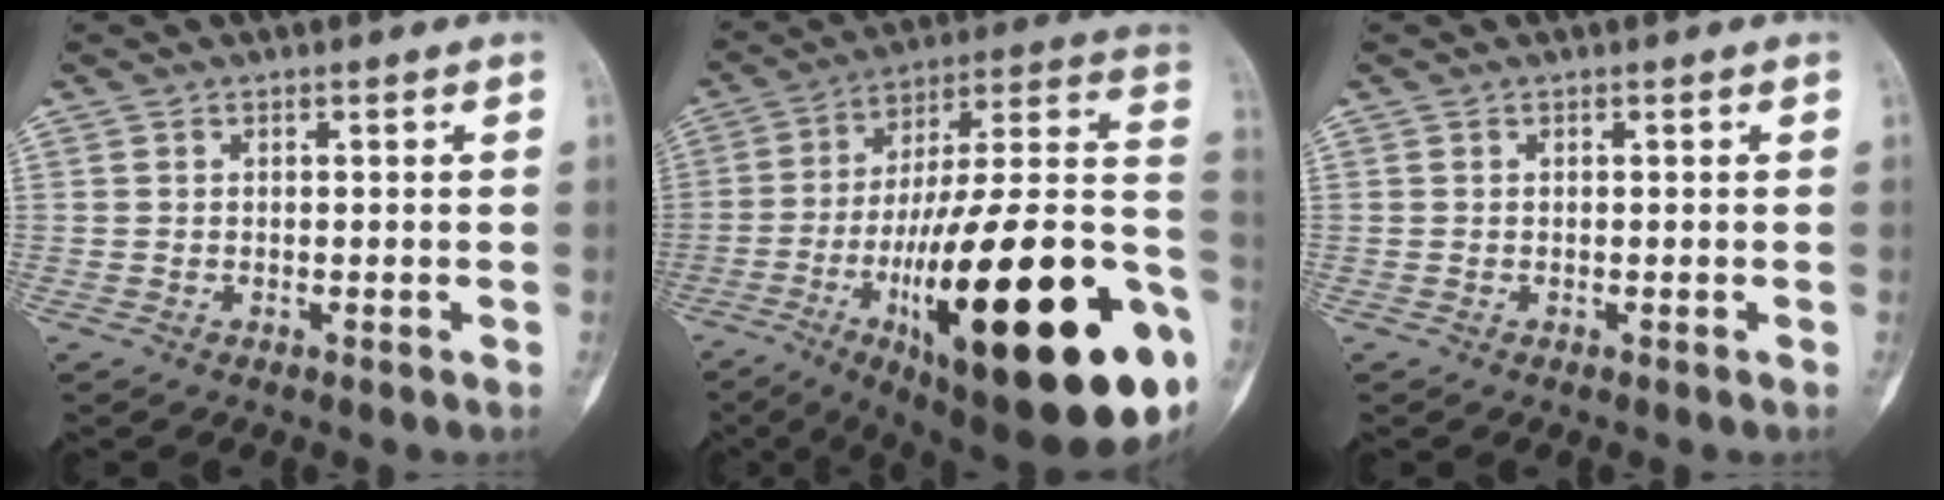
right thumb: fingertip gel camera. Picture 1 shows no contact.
{"total": 40.1, "force": [-11.5, 11.2, 36.8], "torque": [-0.480, 0.043, -0.177]}
{"total": 0.0}